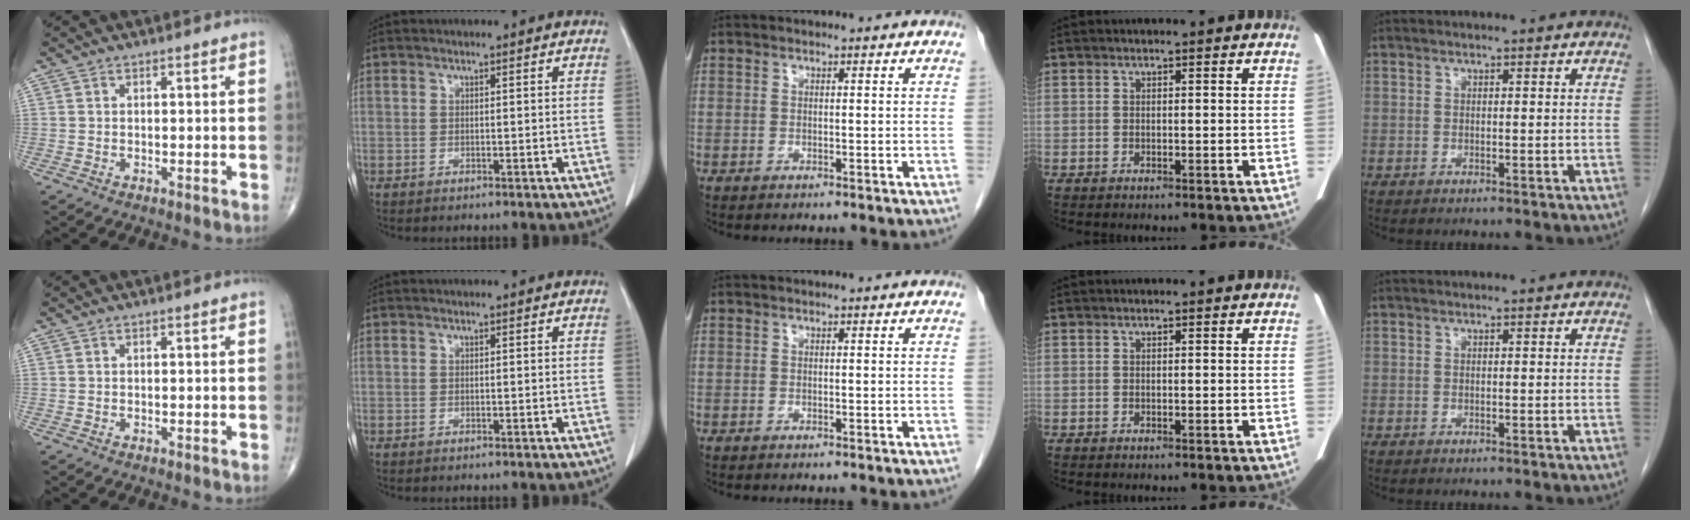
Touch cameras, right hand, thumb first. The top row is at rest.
{}